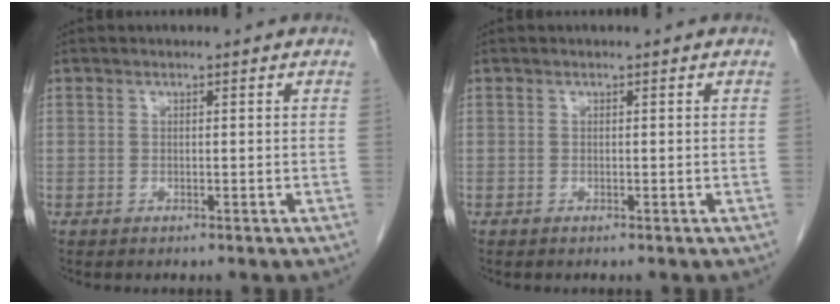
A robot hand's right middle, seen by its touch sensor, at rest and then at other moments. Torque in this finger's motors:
{"motor_torque": [0.29, -0.05, 0.04, 0.01]}